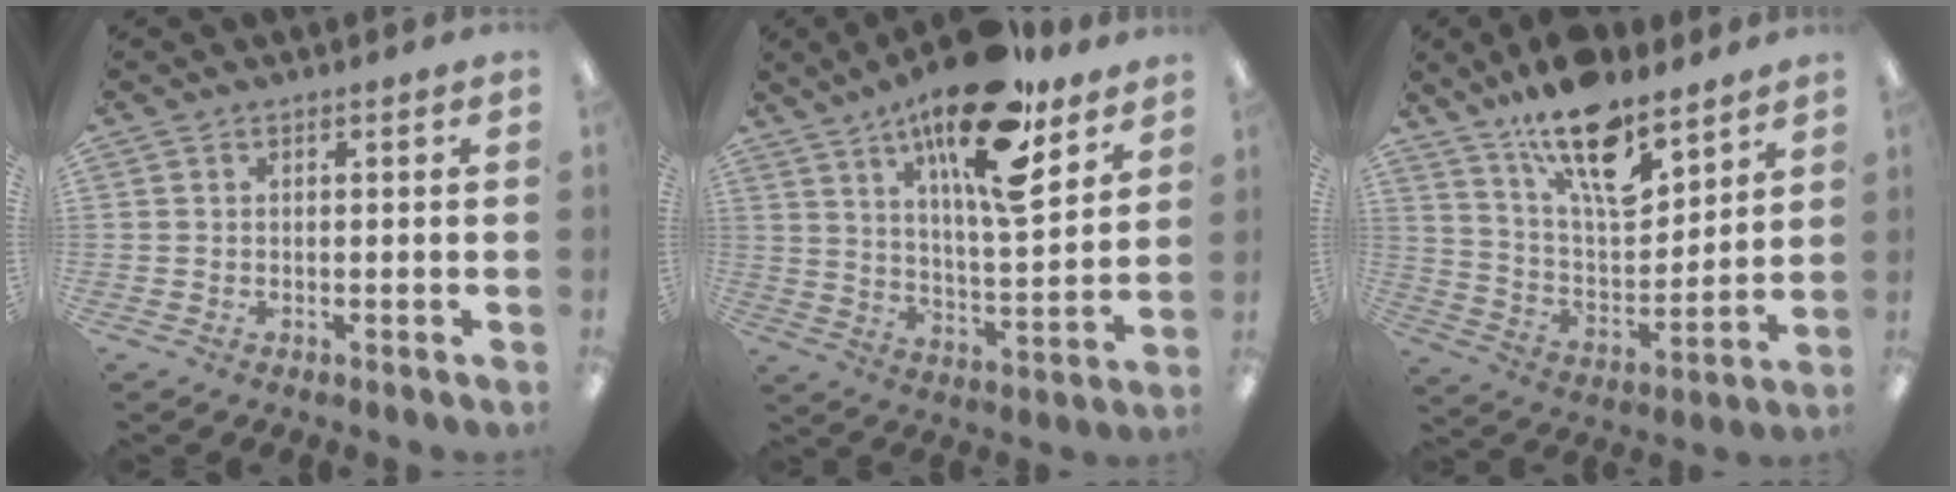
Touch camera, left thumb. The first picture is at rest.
{"total": 19.9, "force": [13.5, 5.7, 13.5], "torque": [-0.218, -0.080, 0.218]}
{"total": 17.7, "force": [12.6, 6.7, 10.5], "torque": [-0.179, -0.074, 0.216]}